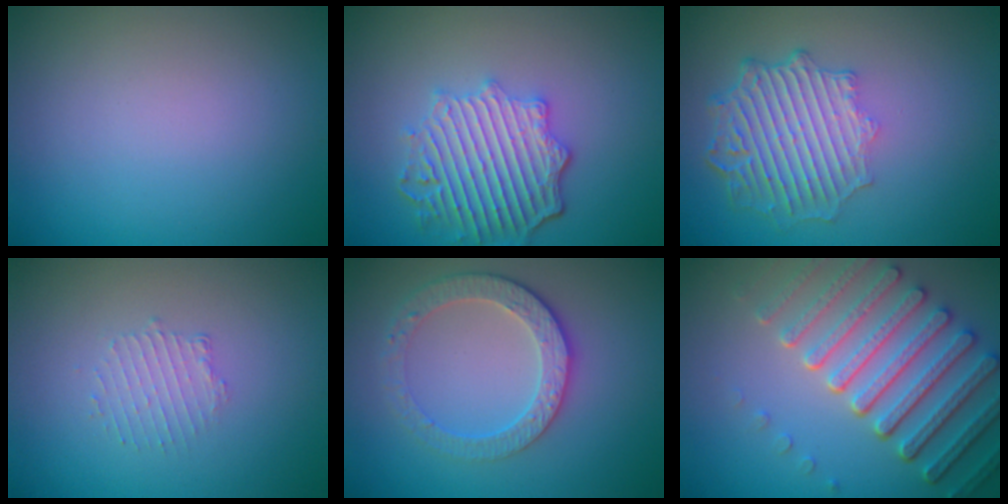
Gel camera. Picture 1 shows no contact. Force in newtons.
{"total": 5.7, "press": 4.5, "slide": 3.5}
{"total": 6.2, "press": 4.8, "slide": 4.0}
{"total": 1.3, "press": 0.7, "slide": 1.1}
{"total": 3.3, "press": 3.1, "slide": 1.2}
{"total": 7.3, "press": 5.5, "slide": 4.7}